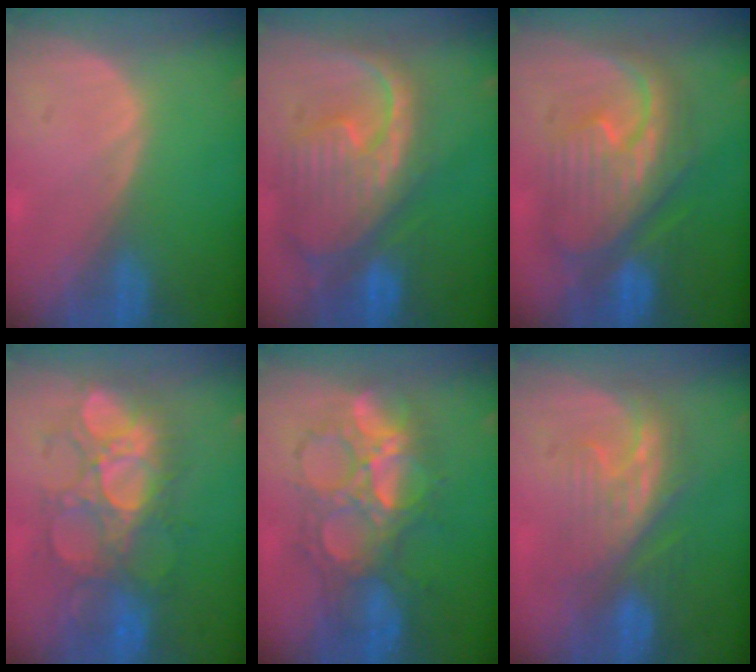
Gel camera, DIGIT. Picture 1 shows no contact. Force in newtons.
{"total": 12.4, "press": 10.6, "slide": 6.4}
{"total": 10.7, "press": 10.7, "slide": 0.9}
{"total": 9.6, "press": 9.6, "slide": 0.1}
{"total": 9.1, "press": 9.1, "slide": 0.6}
{"total": 7.7, "press": 7.5, "slide": 1.5}